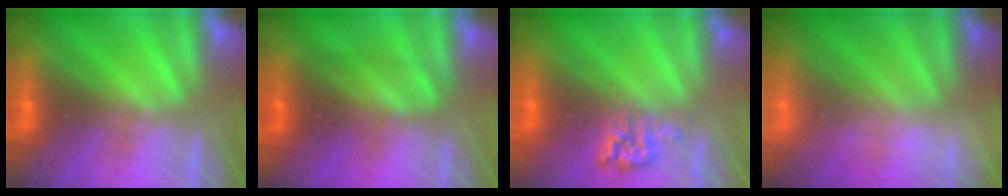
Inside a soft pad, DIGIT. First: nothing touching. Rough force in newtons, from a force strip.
{"total": 2.4}
{"total": 2.4}
{"total": 1.9}